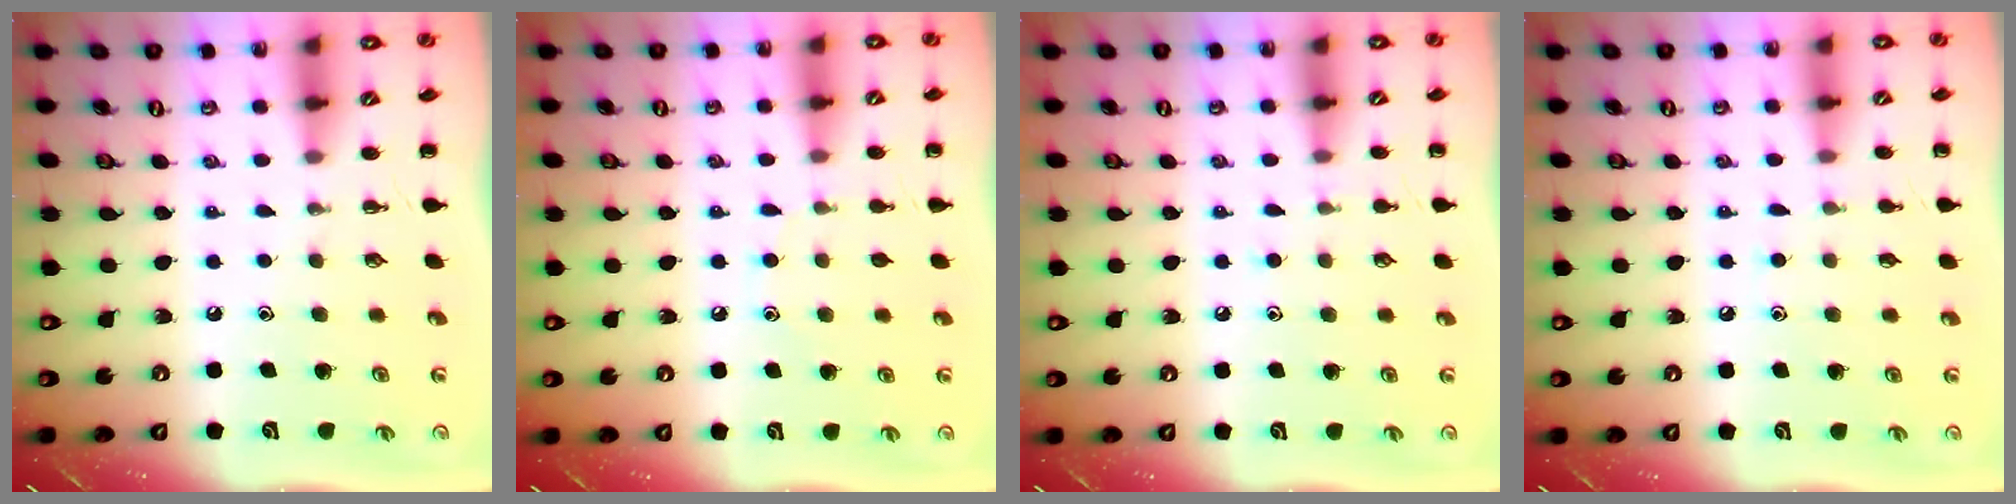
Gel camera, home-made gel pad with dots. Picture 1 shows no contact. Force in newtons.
{"total": 5.9, "press": 5.6, "slide": 1.9}
{"total": 4.5, "press": 4.1, "slide": 1.6}
{"total": 5.3, "press": 4.9, "slide": 1.8}